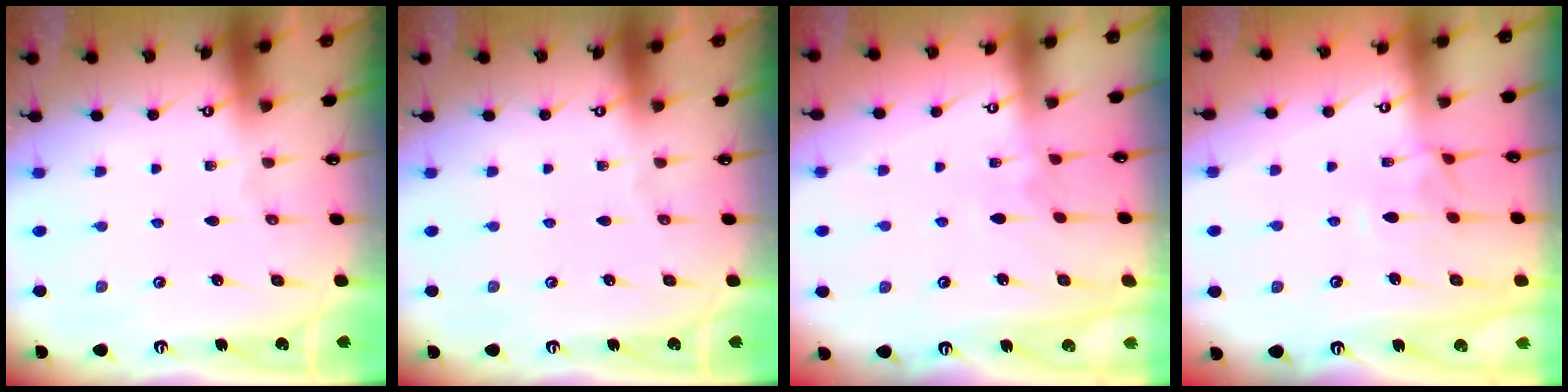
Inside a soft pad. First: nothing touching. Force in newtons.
{"total": 0.0}
{"total": 3.4, "press": 3.4, "slide": 0.1}
{"total": 2.1, "press": 2.0, "slide": 0.7}